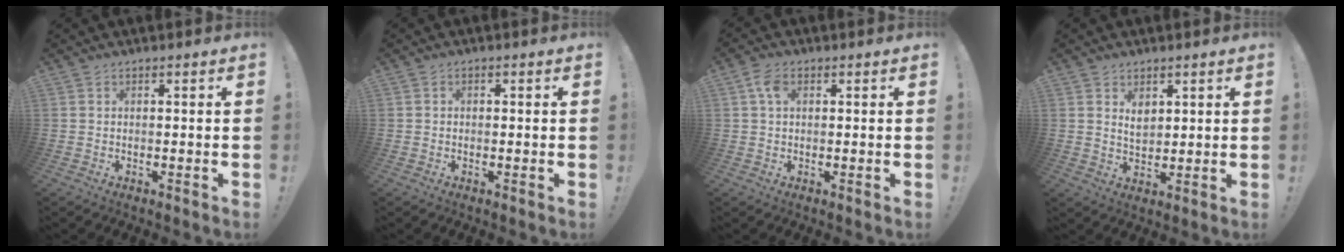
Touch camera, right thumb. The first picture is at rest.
{"total": 0.8, "force": [-0.4, 0.7, 0.3], "torque": [-0.009, 0.003, -0.006]}
{"total": 4.2, "force": [1.2, 2.4, 3.2], "torque": [-0.058, 0.006, 0.022]}
{"total": 4.5, "force": [2.4, 3.2, 2.0], "torque": [-0.025, -0.012, 0.041]}